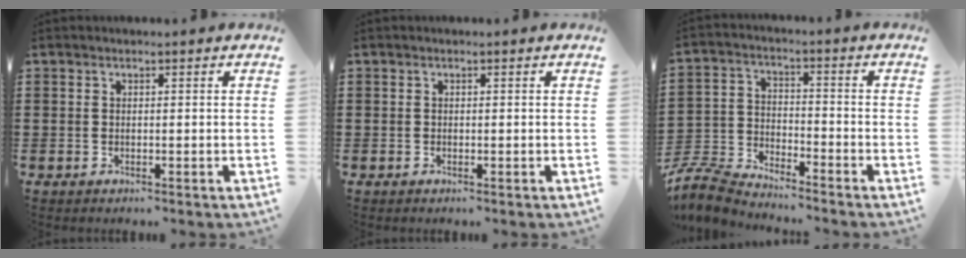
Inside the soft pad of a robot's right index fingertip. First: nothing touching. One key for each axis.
{"total": 0.0}
{"total": 6.5, "fx": -6.4, "fy": 0.7, "fz": 1.0, "tx": -0.048, "ty": -0.003, "tz": -0.135}